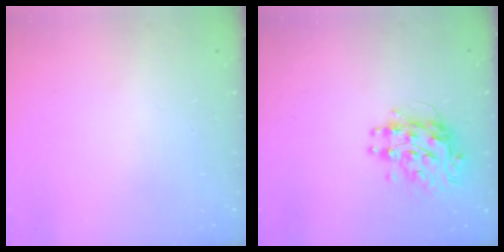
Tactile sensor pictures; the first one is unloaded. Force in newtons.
{"total": 10.4, "press": 10.4, "slide": 1.0}